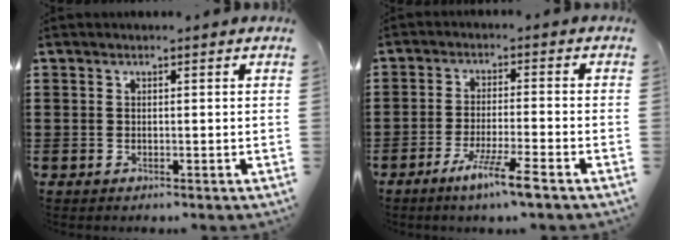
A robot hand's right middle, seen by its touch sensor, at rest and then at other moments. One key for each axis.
{"total": 6.0, "fx": -4.1, "fy": -0.1, "fz": 4.3, "tx": -0.081, "ty": -0.011, "tz": -0.073}